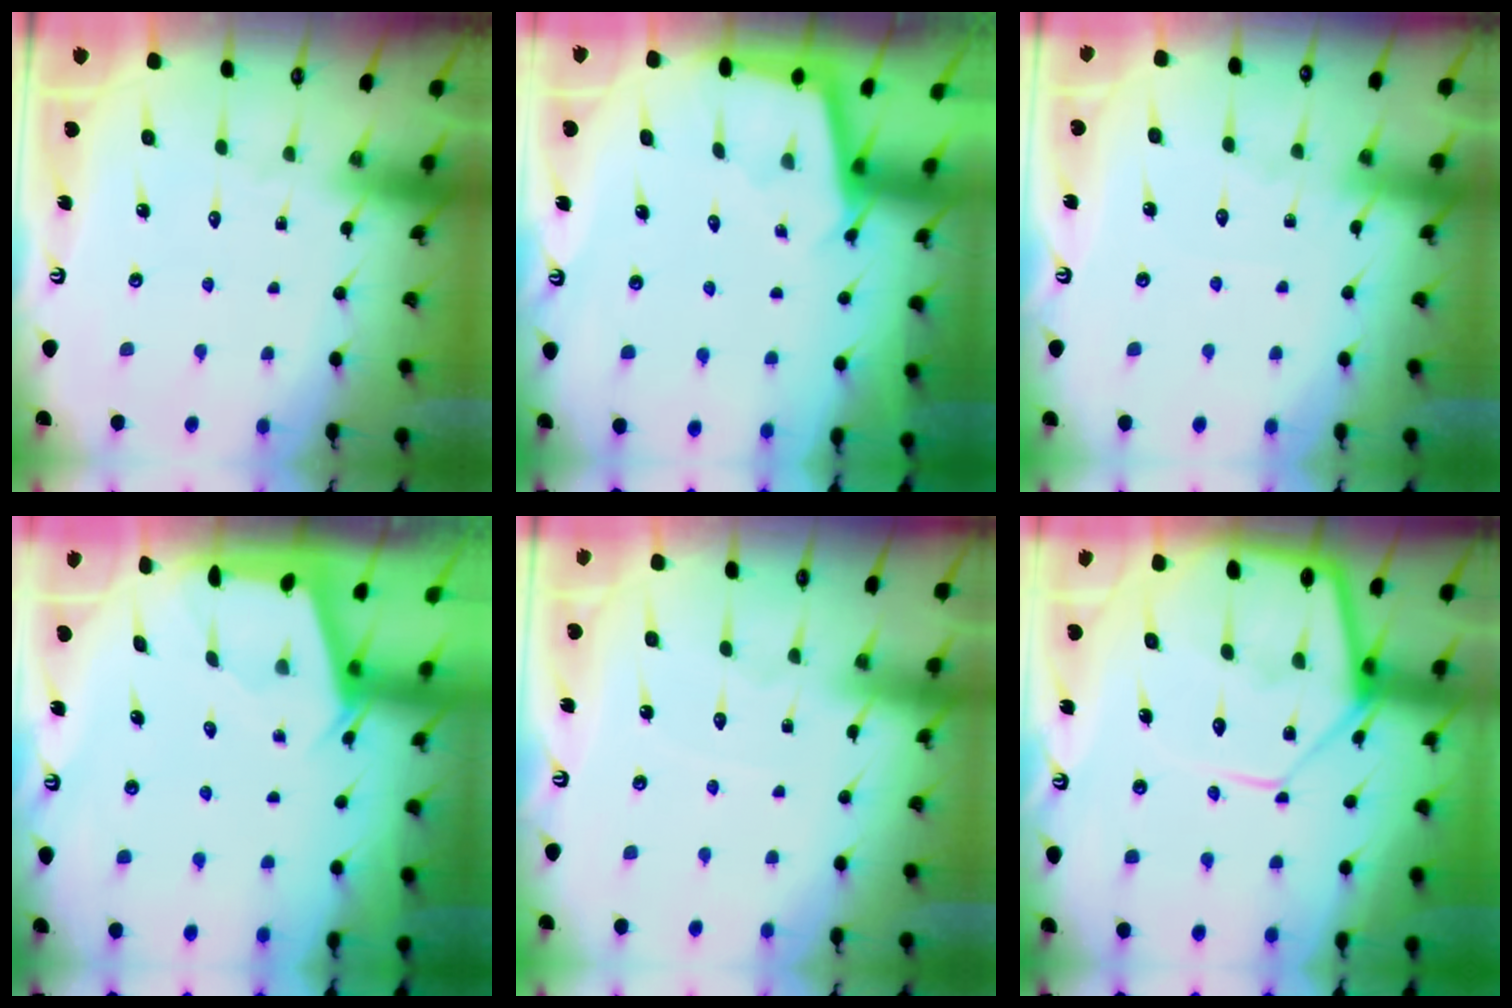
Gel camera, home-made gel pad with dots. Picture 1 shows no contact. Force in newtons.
{"total": 2.5, "press": 2.5, "slide": 0.1}
{"total": 5.2, "press": 5.1, "slide": 0.6}
{"total": 2.1, "press": 2.0, "slide": 0.3}
{"total": 2.7, "press": 2.7, "slide": 0.2}
{"total": 15.1, "press": 15.0, "slide": 1.4}